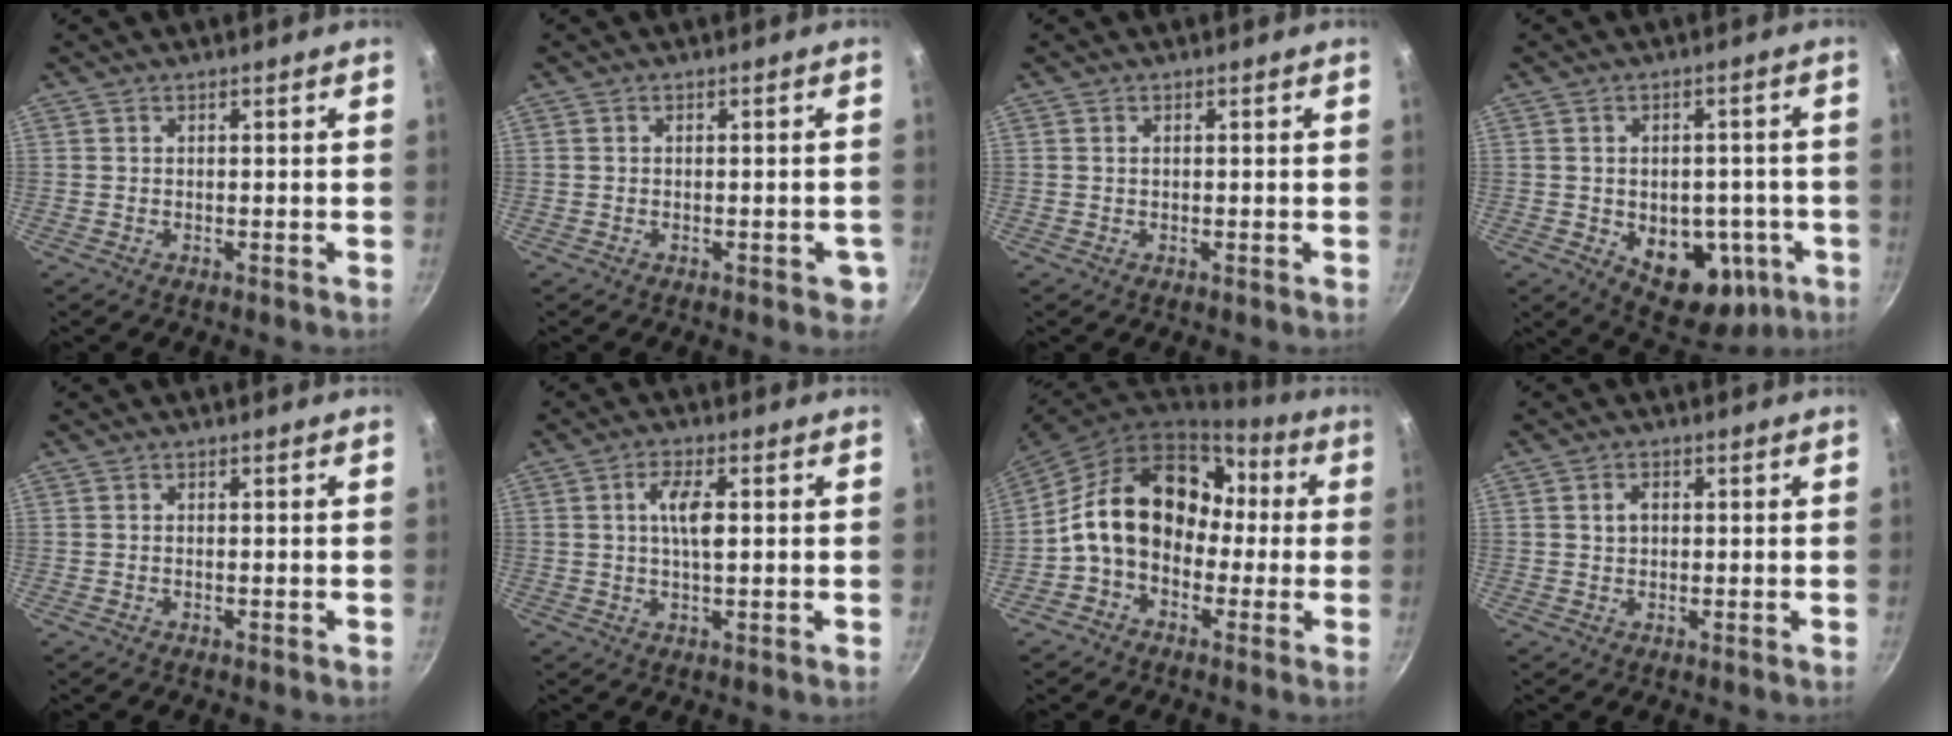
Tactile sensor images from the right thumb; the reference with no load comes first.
{"total": 2.9, "force": [-1.1, 1.6, 2.2], "torque": [-0.007, 0.012, -0.009]}
{"total": 0.5, "force": [0.1, 0.4, 0.4], "torque": [-0.006, 0.002, 0.002]}
{"total": 14.4, "force": [-3.8, 9.6, 10.0], "torque": [-0.088, 0.004, -0.030]}
{"total": 0.0}
{"total": 5.6, "force": [0.9, 1.8, 5.2], "torque": [-0.098, 0.006, 0.015]}
{"total": 17.8, "force": [0.2, 13.5, 11.6], "torque": [-0.161, 0.061, -0.011]}
{"total": 2.4, "force": [0.5, 1.8, 1.5], "torque": [-0.016, 0.006, 0.008]}